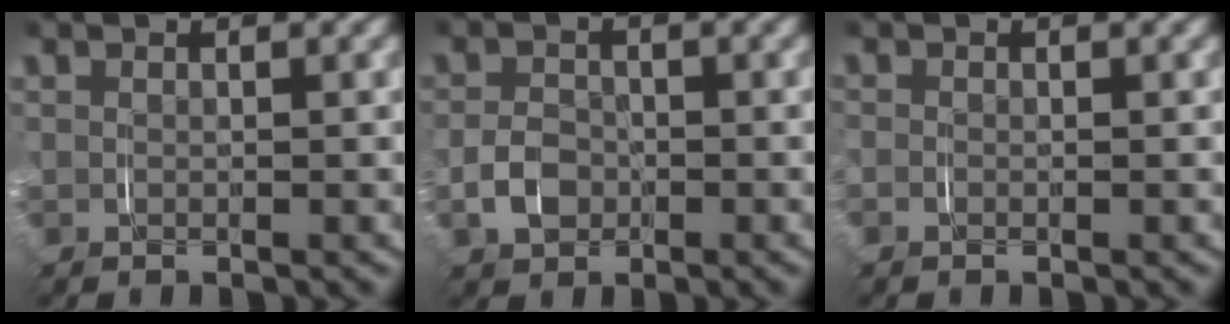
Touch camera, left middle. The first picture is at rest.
{"total": 2.1, "force": [-1.2, 1.5, 0.9], "torque": [-0.020, -0.006, -0.019]}
{"total": 0.8, "force": [-0.6, 0.4, -0.2], "torque": [-0.001, -0.005, -0.012]}